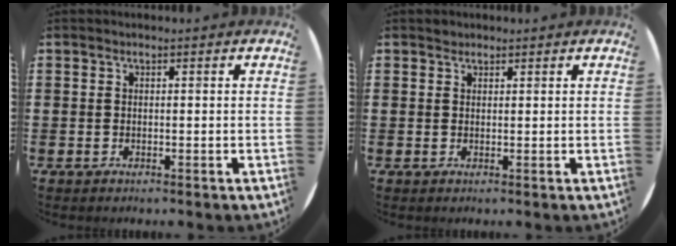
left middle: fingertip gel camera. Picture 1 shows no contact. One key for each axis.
{"total": 0.7, "fx": 0.7, "fy": 0.3, "fz": -0.1, "tx": 0.001, "ty": 0.004, "tz": 0.013}